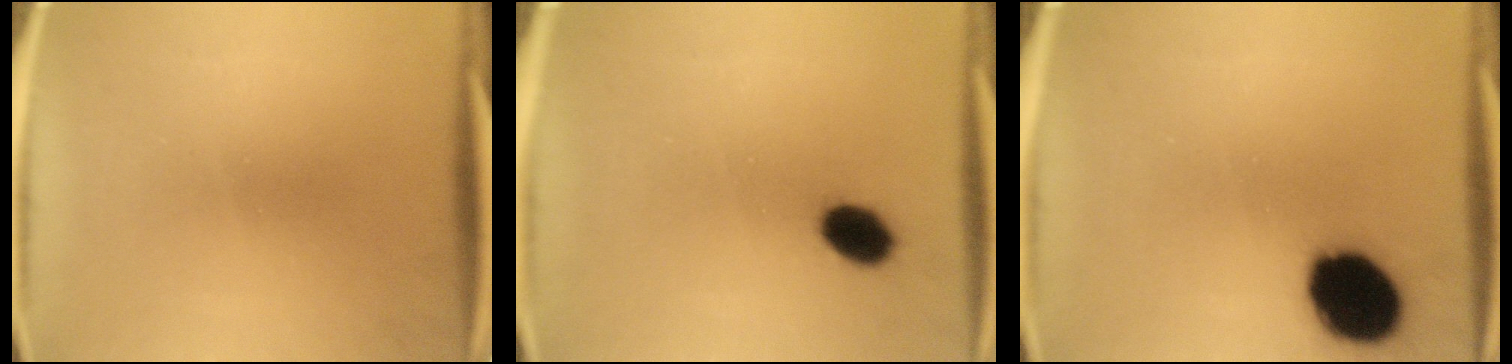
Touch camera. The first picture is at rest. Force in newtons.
{"total": 5.7}
{"total": 16.2}